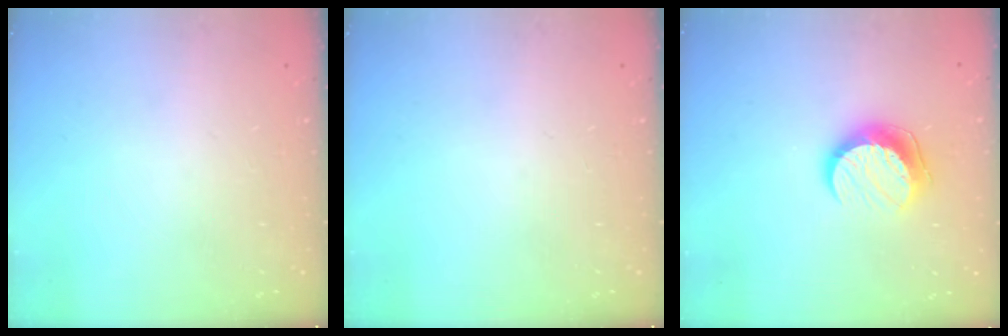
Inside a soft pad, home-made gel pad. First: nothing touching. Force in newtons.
{"total": 0.0}
{"total": 10.1, "press": 10.1, "slide": 1.0}